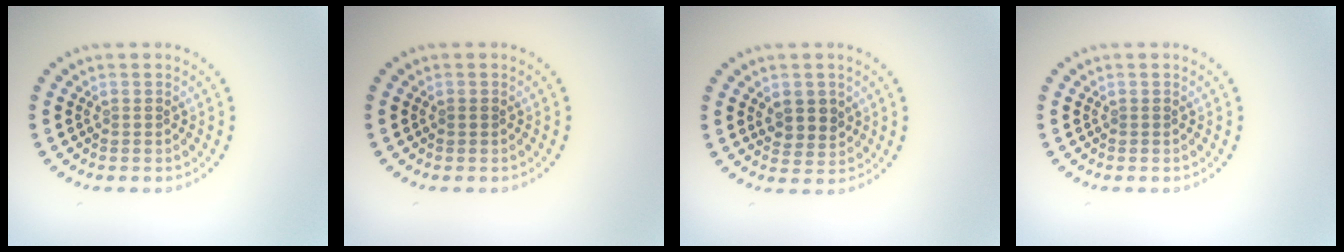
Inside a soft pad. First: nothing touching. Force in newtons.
{"total": 0.5, "press": 0.5, "slide": 0.0}
{"total": 2.6, "press": 2.4, "slide": 1.0}
{"total": 0.0}